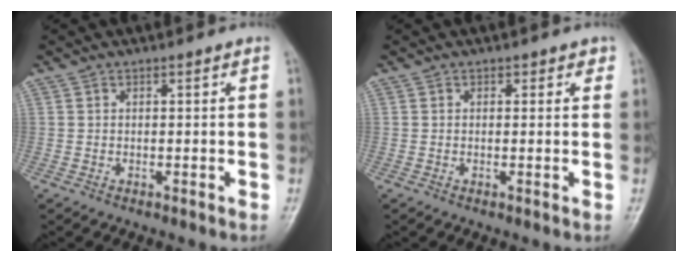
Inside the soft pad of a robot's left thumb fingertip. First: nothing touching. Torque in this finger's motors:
{"motor_torque": [0.03, 0.05, -0.01, -0.19, -0.02]}